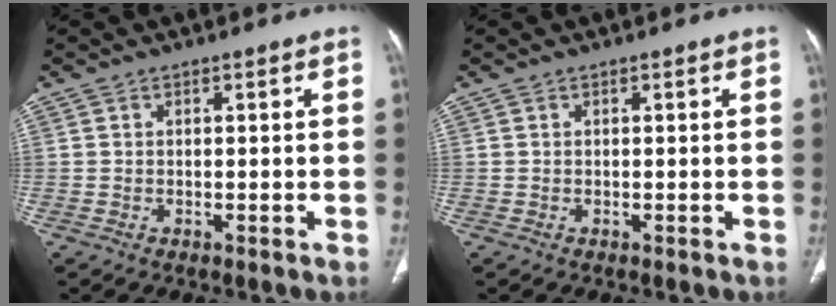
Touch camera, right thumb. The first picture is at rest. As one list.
[{"total": 0.0}]